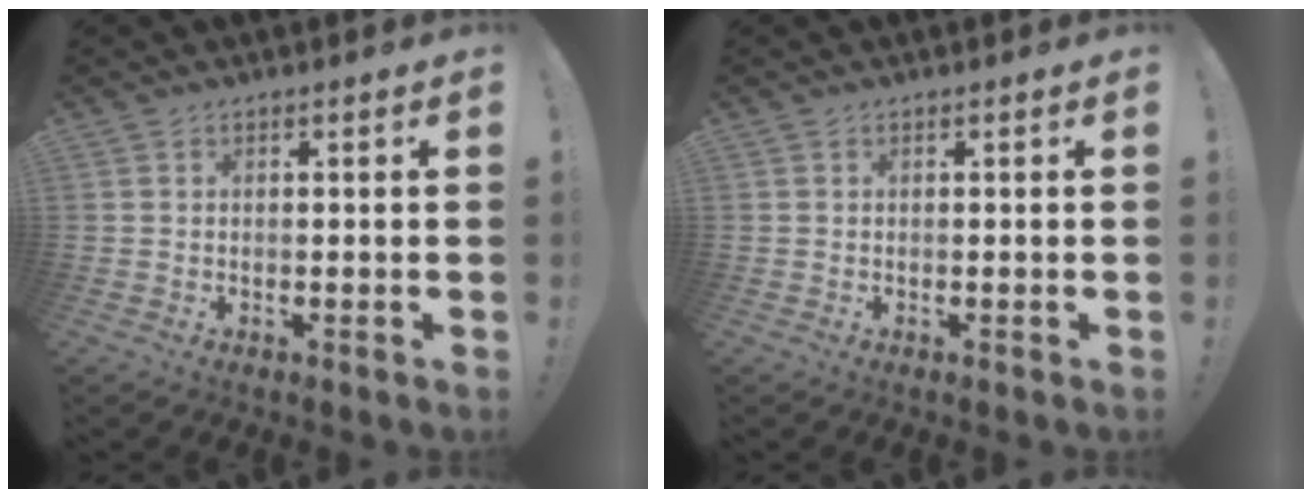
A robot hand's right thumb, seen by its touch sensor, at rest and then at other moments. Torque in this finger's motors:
{"motor_torque": [0.00, 0.00, -0.03, 0.08, 0.00]}